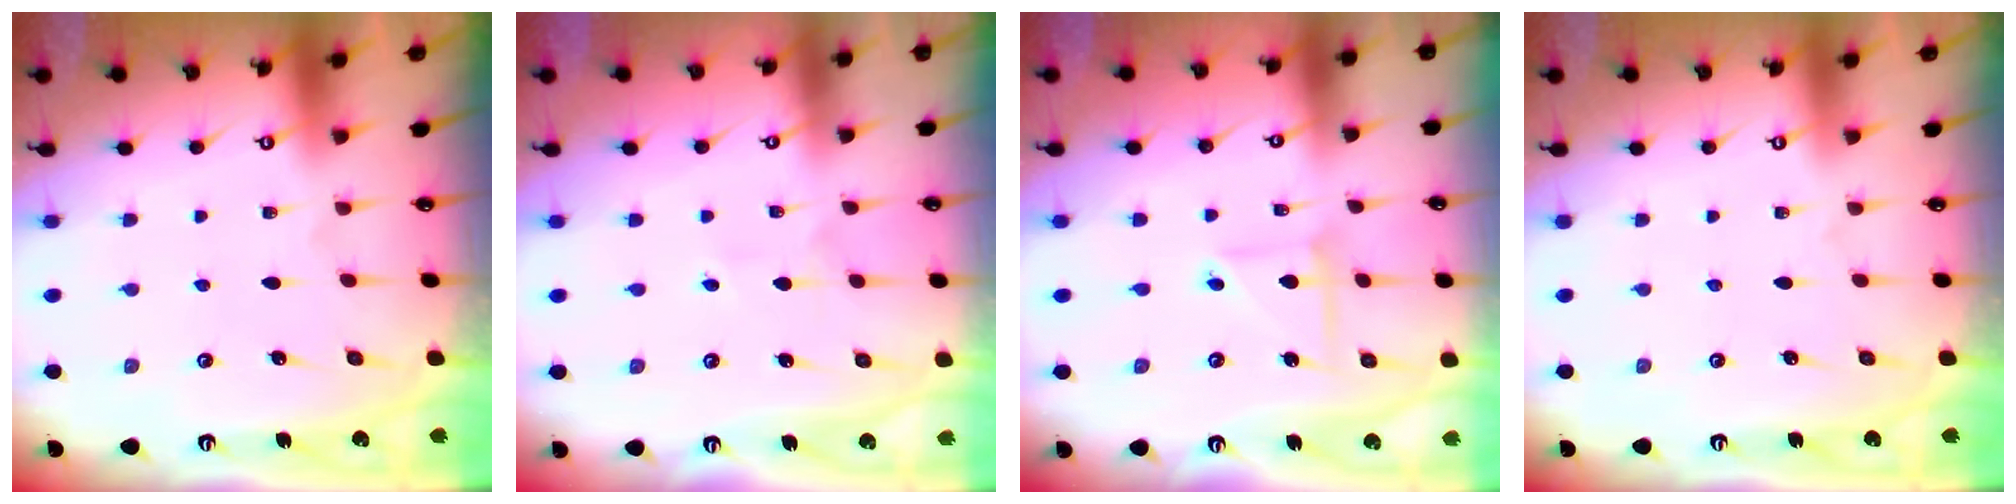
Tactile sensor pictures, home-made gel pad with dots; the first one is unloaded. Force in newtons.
{"total": 2.5, "press": 2.5, "slide": 0.3}
{"total": 4.2, "press": 4.1, "slide": 0.5}
{"total": 0.0}